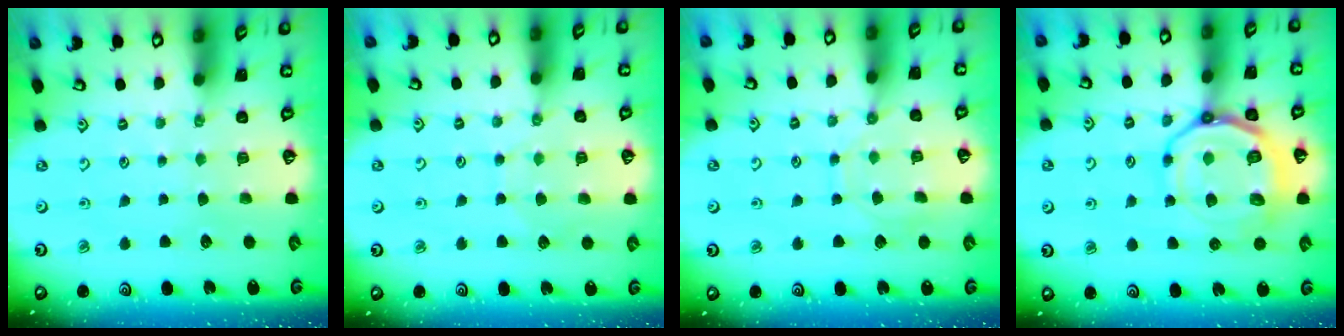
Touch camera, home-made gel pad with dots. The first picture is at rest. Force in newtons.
{"total": 6.0, "press": 6.0, "slide": 0.6}
{"total": 9.4, "press": 9.4, "slide": 0.7}
{"total": 16.0, "press": 15.9, "slide": 2.0}